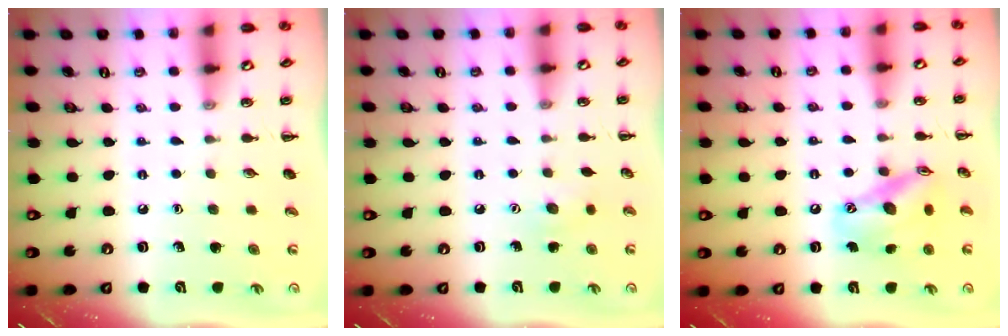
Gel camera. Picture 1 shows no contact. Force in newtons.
{"total": 4.4, "press": 4.3, "slide": 0.9}
{"total": 14.4, "press": 14.1, "slide": 2.8}